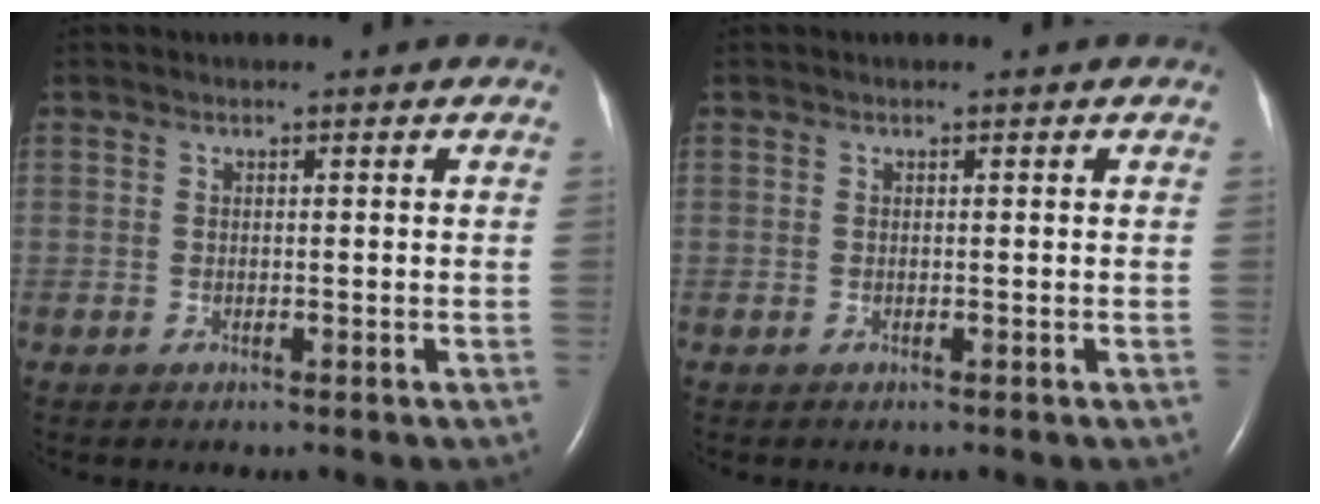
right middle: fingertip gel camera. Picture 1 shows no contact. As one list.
[{"total": 0.0}]